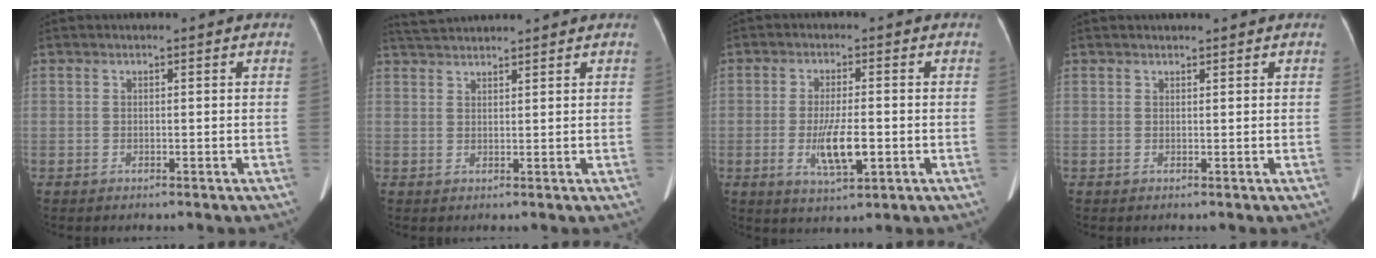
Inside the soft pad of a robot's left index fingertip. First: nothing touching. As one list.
[{"total": 6.1, "force": [5.8, 0.0, 1.9], "torque": [-0.034, 0.028, 0.096]}, {"total": 6.0, "force": [-1.8, 1.1, 5.6], "torque": [-0.107, -0.020, -0.024]}, {"total": 1.8, "force": [1.7, 0.1, 0.6], "torque": [-0.007, 0.006, 0.022]}]